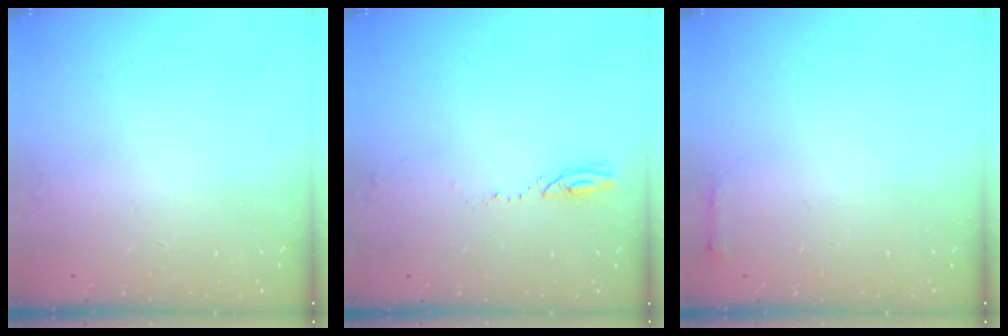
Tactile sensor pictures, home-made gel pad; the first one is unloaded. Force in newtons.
{"total": 2.6, "press": 2.6, "slide": 0.3}
{"total": 2.3, "press": 2.3, "slide": 0.5}